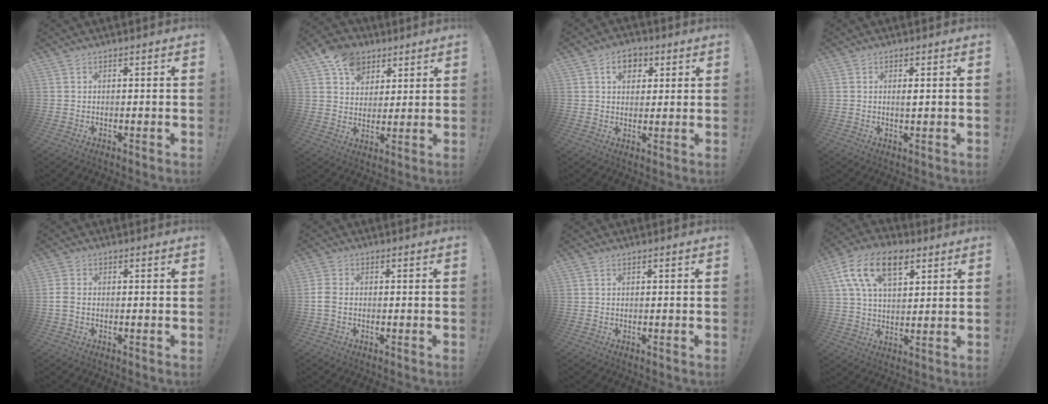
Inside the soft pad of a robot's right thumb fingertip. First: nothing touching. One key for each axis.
{"total": 11.8, "fx": 6.5, "fy": 8.8, "fz": 4.3, "tx": -0.067, "ty": -0.031, "tz": 0.128}
{"total": 7.0, "fx": 2.6, "fy": 5.3, "fz": 3.7, "tx": -0.051, "ty": 0.003, "tz": 0.047}
{"total": 1.3, "fx": 0.2, "fy": 0.2, "fz": 1.3, "tx": -0.014, "ty": -0.004, "tz": 0.000}
{"total": 3.1, "fx": -0.6, "fy": 2.1, "fz": 2.2, "tx": -0.054, "ty": 0.005, "tz": -0.012}
{"total": 4.0, "fx": -0.8, "fy": 2.8, "fz": 2.8, "tx": -0.069, "ty": 0.006, "tz": -0.015}
{"total": 0.0}
{"total": 16.2, "fx": 7.5, "fy": 9.1, "fz": 11.1, "tx": -0.195, "ty": -0.015, "tz": 0.136}